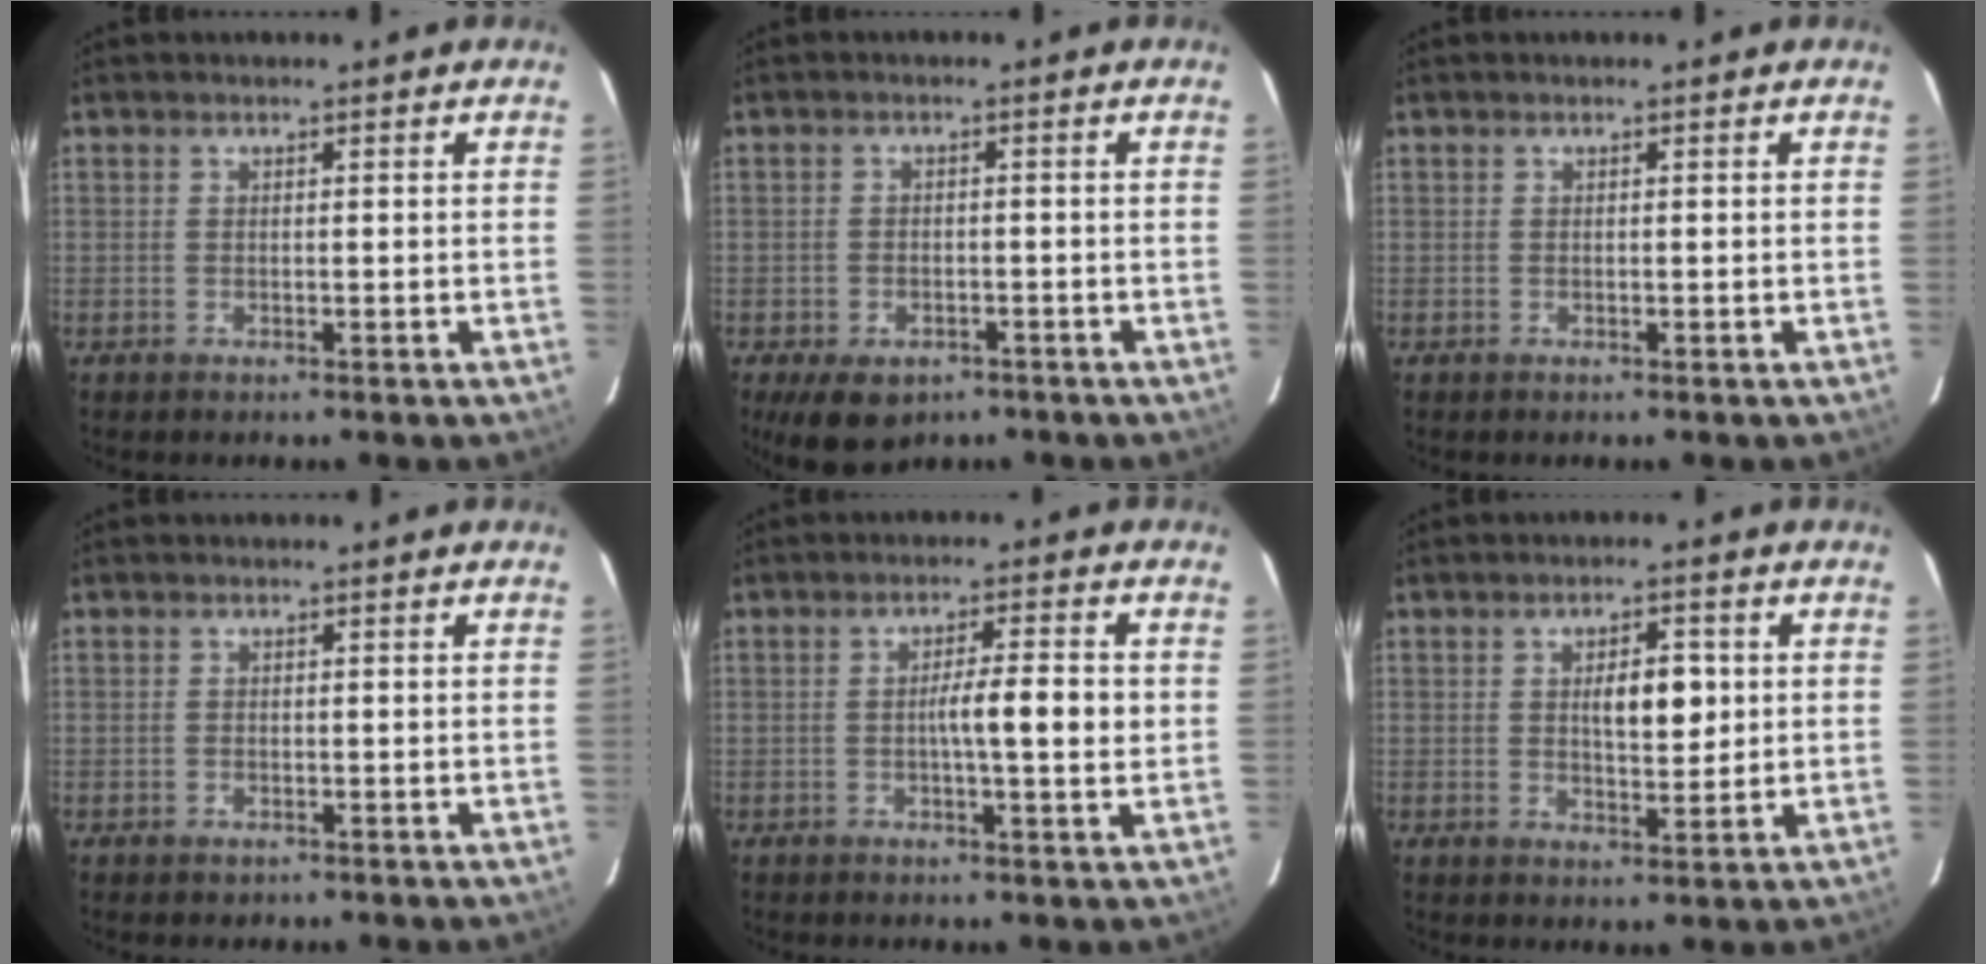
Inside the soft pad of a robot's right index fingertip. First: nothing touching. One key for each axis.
{"total": 7.4, "fx": -4.9, "fy": 4.5, "fz": 3.3, "tx": -0.055, "ty": -0.003, "tz": -0.068}
{"total": 0.0}
{"total": 0.6, "fx": -0.4, "fy": 0.5, "fz": 0.1, "tx": -0.009, "ty": 0.001, "tz": -0.004}
{"total": 5.8, "fx": -0.1, "fy": 0.3, "fz": 5.8, "tx": -0.091, "ty": 0.005, "tz": -0.004}
{"total": 5.6, "fx": 0.9, "fy": 2.1, "fz": 5.1, "tx": -0.079, "ty": 0.003, "tz": 0.018}